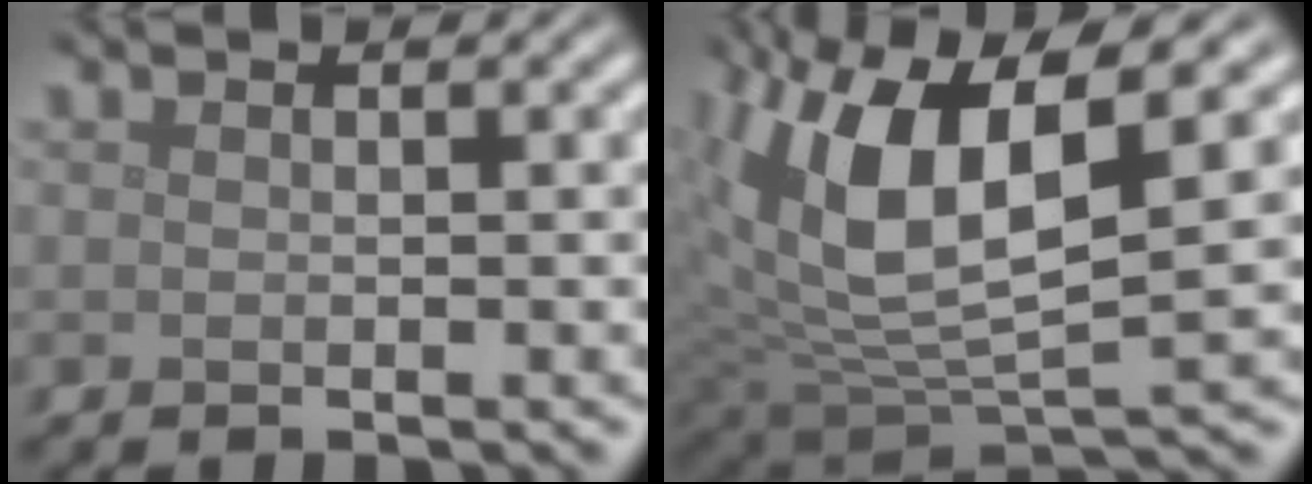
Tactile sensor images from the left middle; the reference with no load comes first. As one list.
[{"total": 11.4, "force": [3.0, 4.6, 10.0], "torque": [-0.207, -0.005, 0.057]}]